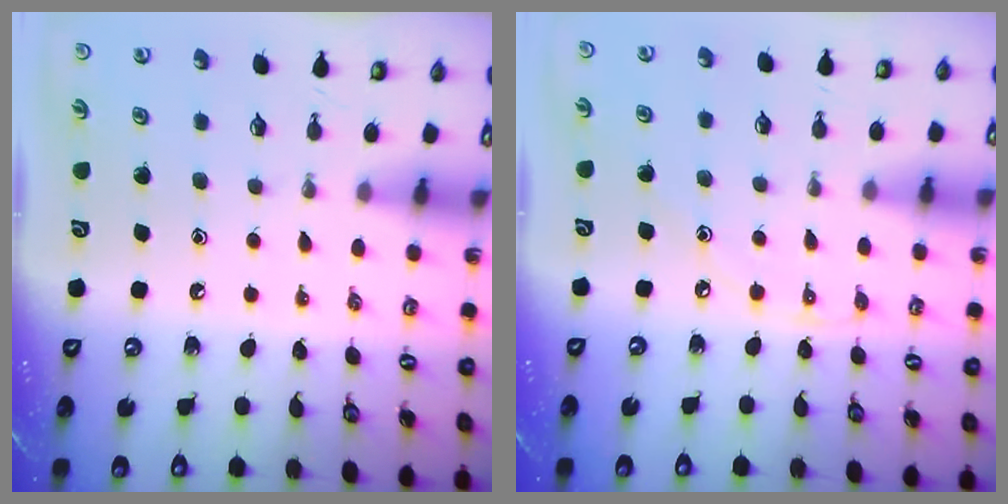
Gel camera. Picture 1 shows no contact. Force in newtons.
{"total": 4.0, "press": 4.0, "slide": 0.5}